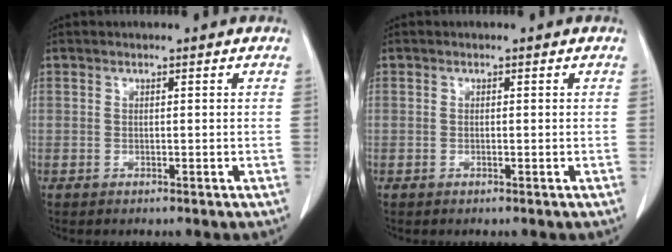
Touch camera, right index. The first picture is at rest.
{"total": 0.0}